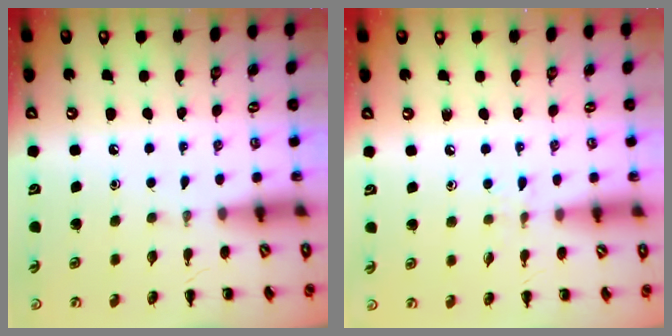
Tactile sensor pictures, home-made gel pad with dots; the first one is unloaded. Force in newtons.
{"total": 4.3, "press": 4.0, "slide": 1.5}